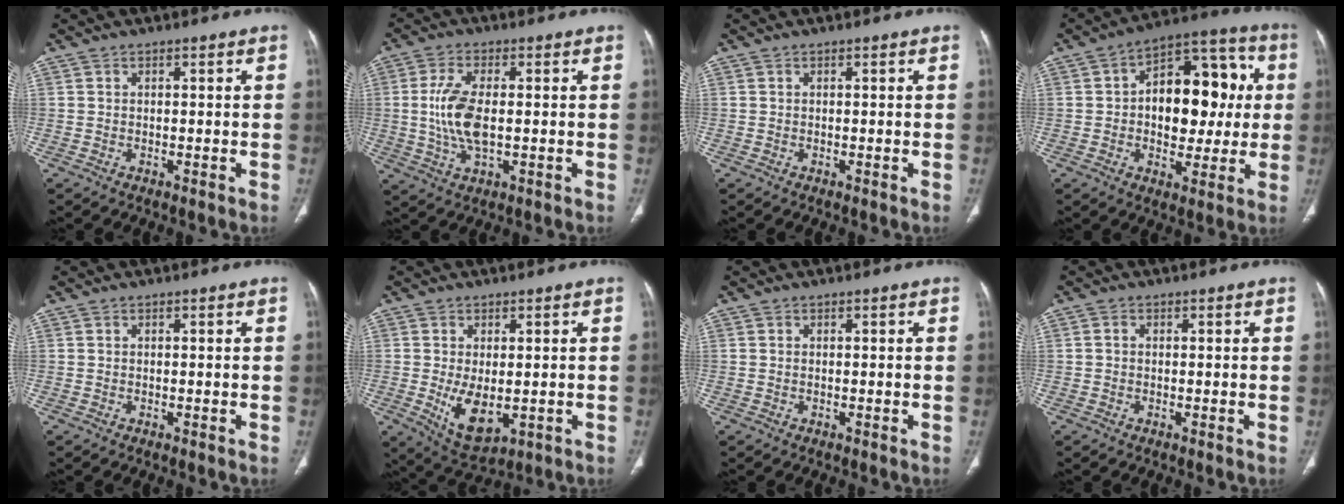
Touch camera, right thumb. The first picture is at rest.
{"total": 9.0, "force": [0.0, 3.9, 8.1], "torque": [-0.181, -0.005, 0.004]}
{"total": 0.0}
{"total": 18.2, "force": [1.5, 11.2, 14.3], "torque": [-0.152, 0.032, 0.023]}
{"total": 0.0}
{"total": 7.6, "force": [-1.1, 4.0, 6.4], "torque": [-0.101, -0.021, -0.001]}
{"total": 0.0}
{"total": 0.8, "force": [0.0, 0.7, 0.4], "torque": [-0.007, 0.002, -0.003]}